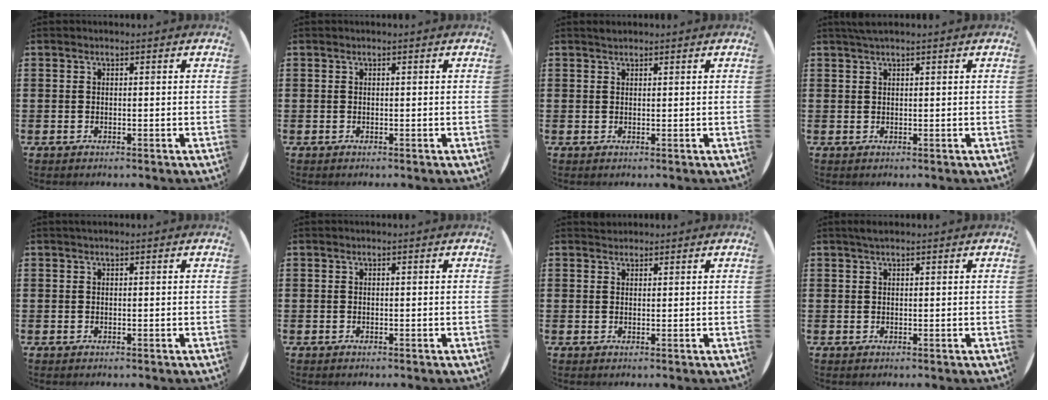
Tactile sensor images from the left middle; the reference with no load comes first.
{"total": 0.0}
{"total": 0.6, "force": [0.6, 0.2, 0.1], "torque": [-0.003, 0.001, 0.012]}
{"total": 1.1, "force": [0.9, -0.1, 0.7], "torque": [-0.014, 0.002, 0.016]}
{"total": 0.0}
{"total": 0.0}
{"total": 1.0, "force": [0.9, 0.3, -0.1], "torque": [-0.001, 0.002, 0.019]}
{"total": 0.9, "force": [0.8, 0.1, 0.5], "torque": [-0.010, 0.002, 0.014]}